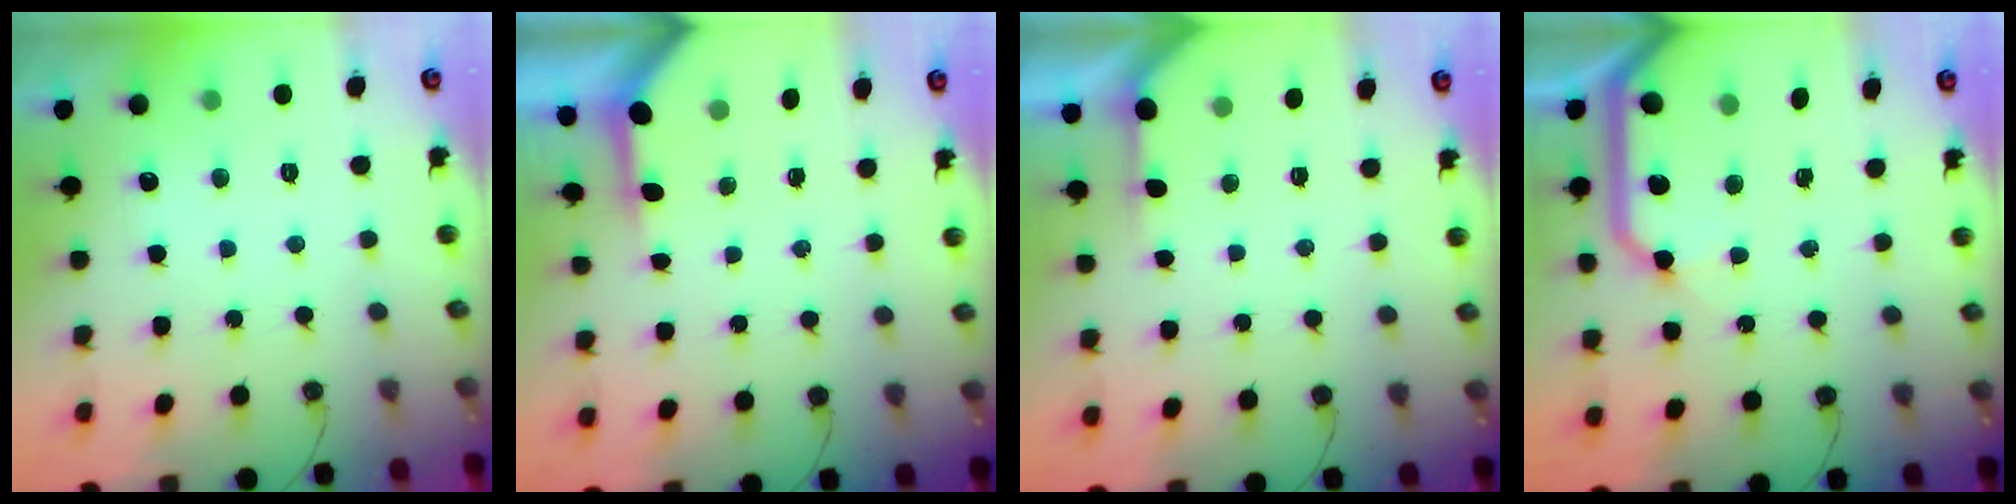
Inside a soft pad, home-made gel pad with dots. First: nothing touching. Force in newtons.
{"total": 3.2, "press": 3.2, "slide": 0.4}
{"total": 1.6, "press": 1.6, "slide": 0.2}
{"total": 14.1, "press": 14.1, "slide": 1.0}